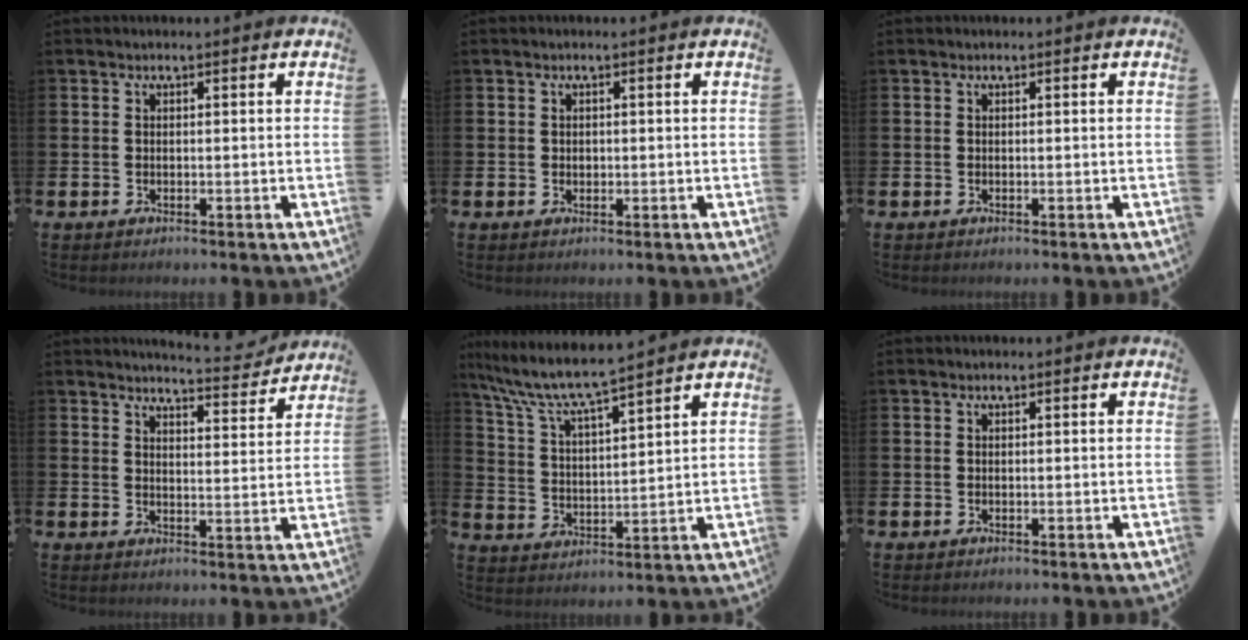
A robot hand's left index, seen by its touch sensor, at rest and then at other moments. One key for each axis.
{"total": 0.7, "fx": 0.3, "fy": 0.6, "fz": 0.2, "tx": 0.003, "ty": 0.002, "tz": 0.003}
{"total": 0.0}
{"total": 5.2, "fx": 5.1, "fy": 0.2, "fz": 0.8, "tx": -0.013, "ty": -0.038, "tz": 0.086}
{"total": 7.5, "fx": 6.9, "fy": 0.4, "fz": 3.0, "tx": -0.090, "ty": -0.041, "tz": 0.118}
{"total": 0.0}